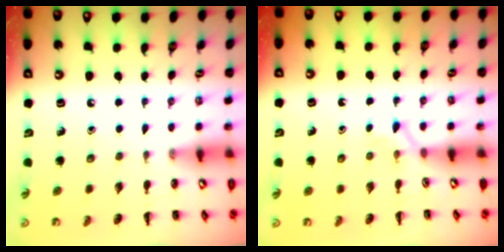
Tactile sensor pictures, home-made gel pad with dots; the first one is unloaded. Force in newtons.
{"total": 2.9, "press": 2.7, "slide": 1.0}